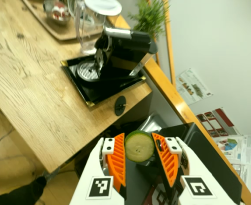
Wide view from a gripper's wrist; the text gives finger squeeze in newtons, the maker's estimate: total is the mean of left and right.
{"total": 9.1, "left": 9.3, "right": 8.9}